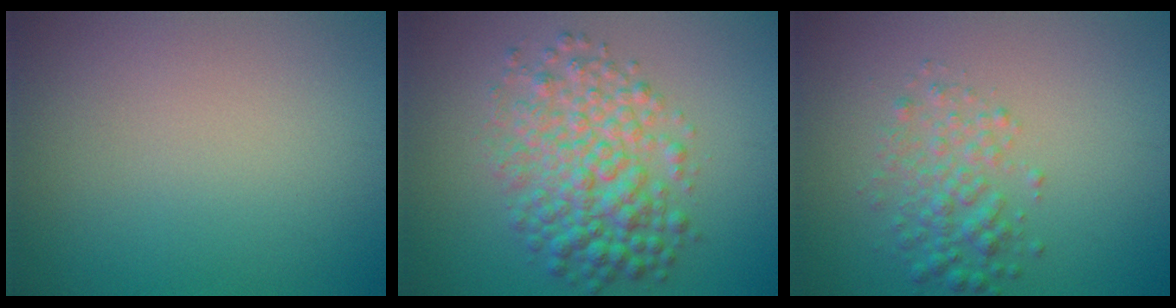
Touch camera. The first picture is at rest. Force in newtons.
{"total": 6.0, "press": 6.0, "slide": 0.0}
{"total": 2.8, "press": 2.8, "slide": 0.0}